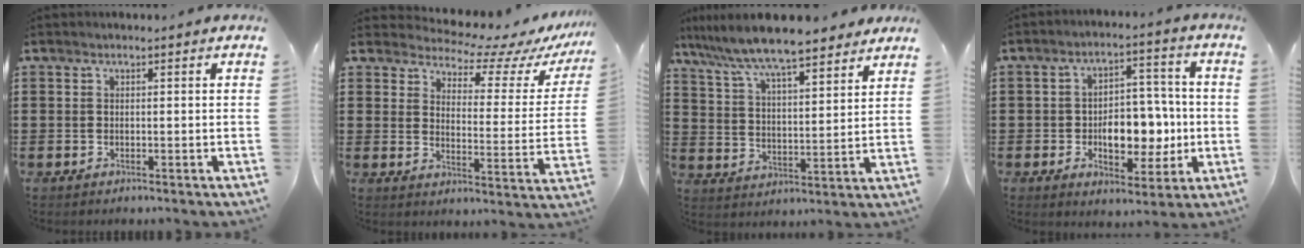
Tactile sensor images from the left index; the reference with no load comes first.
{"total": 6.4, "force": [5.9, 1.2, 2.0], "torque": [-0.047, -0.047, 0.096]}
{"total": 8.2, "force": [7.5, 0.5, 3.5], "torque": [-0.098, -0.040, 0.128]}
{"total": 8.8, "force": [-1.5, 5.4, 6.8], "torque": [-0.100, 0.009, -0.028]}